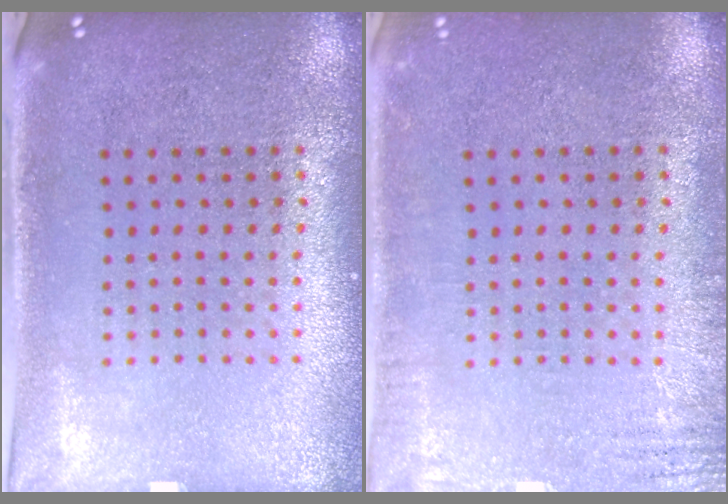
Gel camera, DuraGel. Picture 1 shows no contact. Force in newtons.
{"total": 2.5, "press": 2.5, "slide": 0.4}